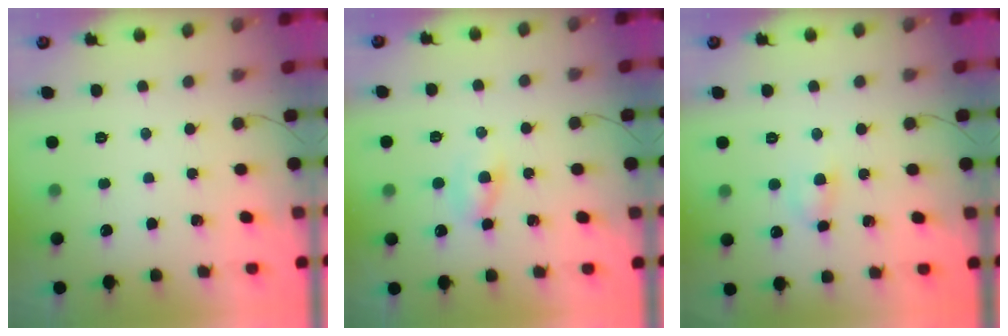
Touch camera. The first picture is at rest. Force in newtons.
{"total": 3.3, "press": 3.1, "slide": 1.2}
{"total": 4.2, "press": 3.9, "slide": 1.3}